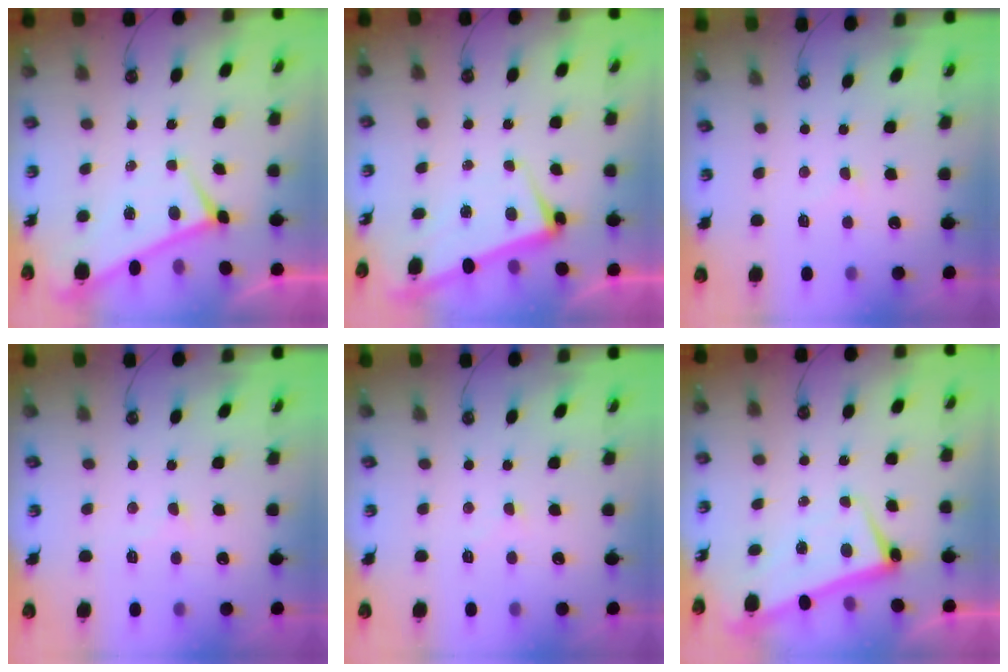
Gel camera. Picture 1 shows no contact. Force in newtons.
{"total": 2.4, "press": 2.3, "slide": 0.7}
{"total": 5.9, "press": 5.9, "slide": 0.5}
{"total": 4.5, "press": 4.5, "slide": 0.5}
{"total": 2.2, "press": 2.2, "slide": 0.4}
{"total": 2.6, "press": 2.5, "slide": 0.7}